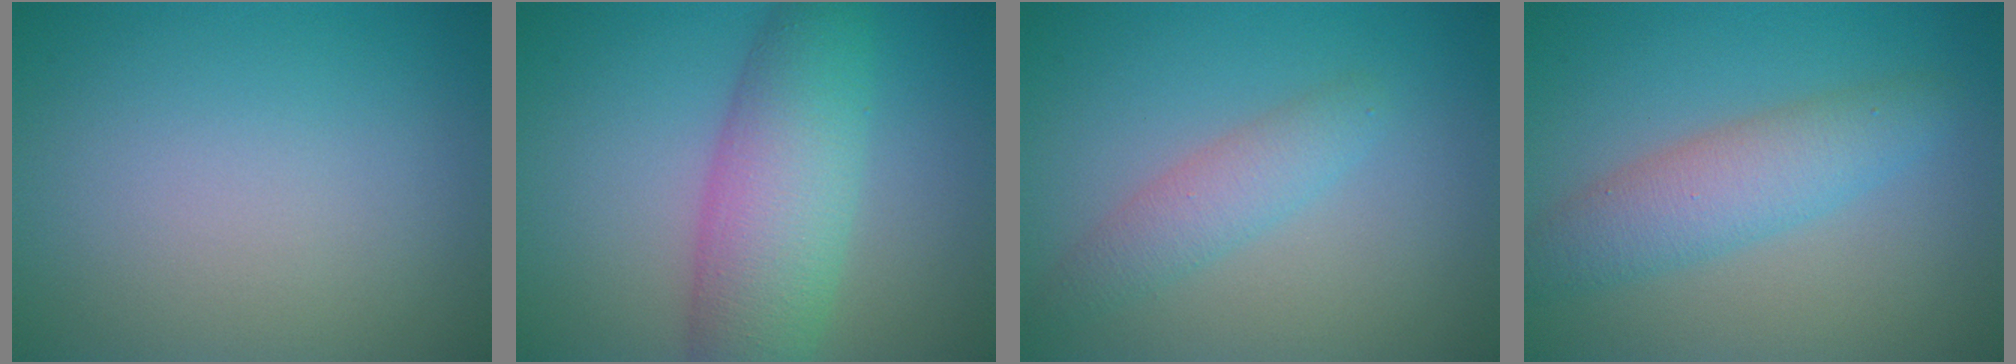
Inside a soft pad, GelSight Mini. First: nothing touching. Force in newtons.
{"total": 6.9, "press": 6.9, "slide": 0.2}
{"total": 2.5, "press": 2.5, "slide": 0.0}
{"total": 4.2, "press": 4.2, "slide": 0.1}